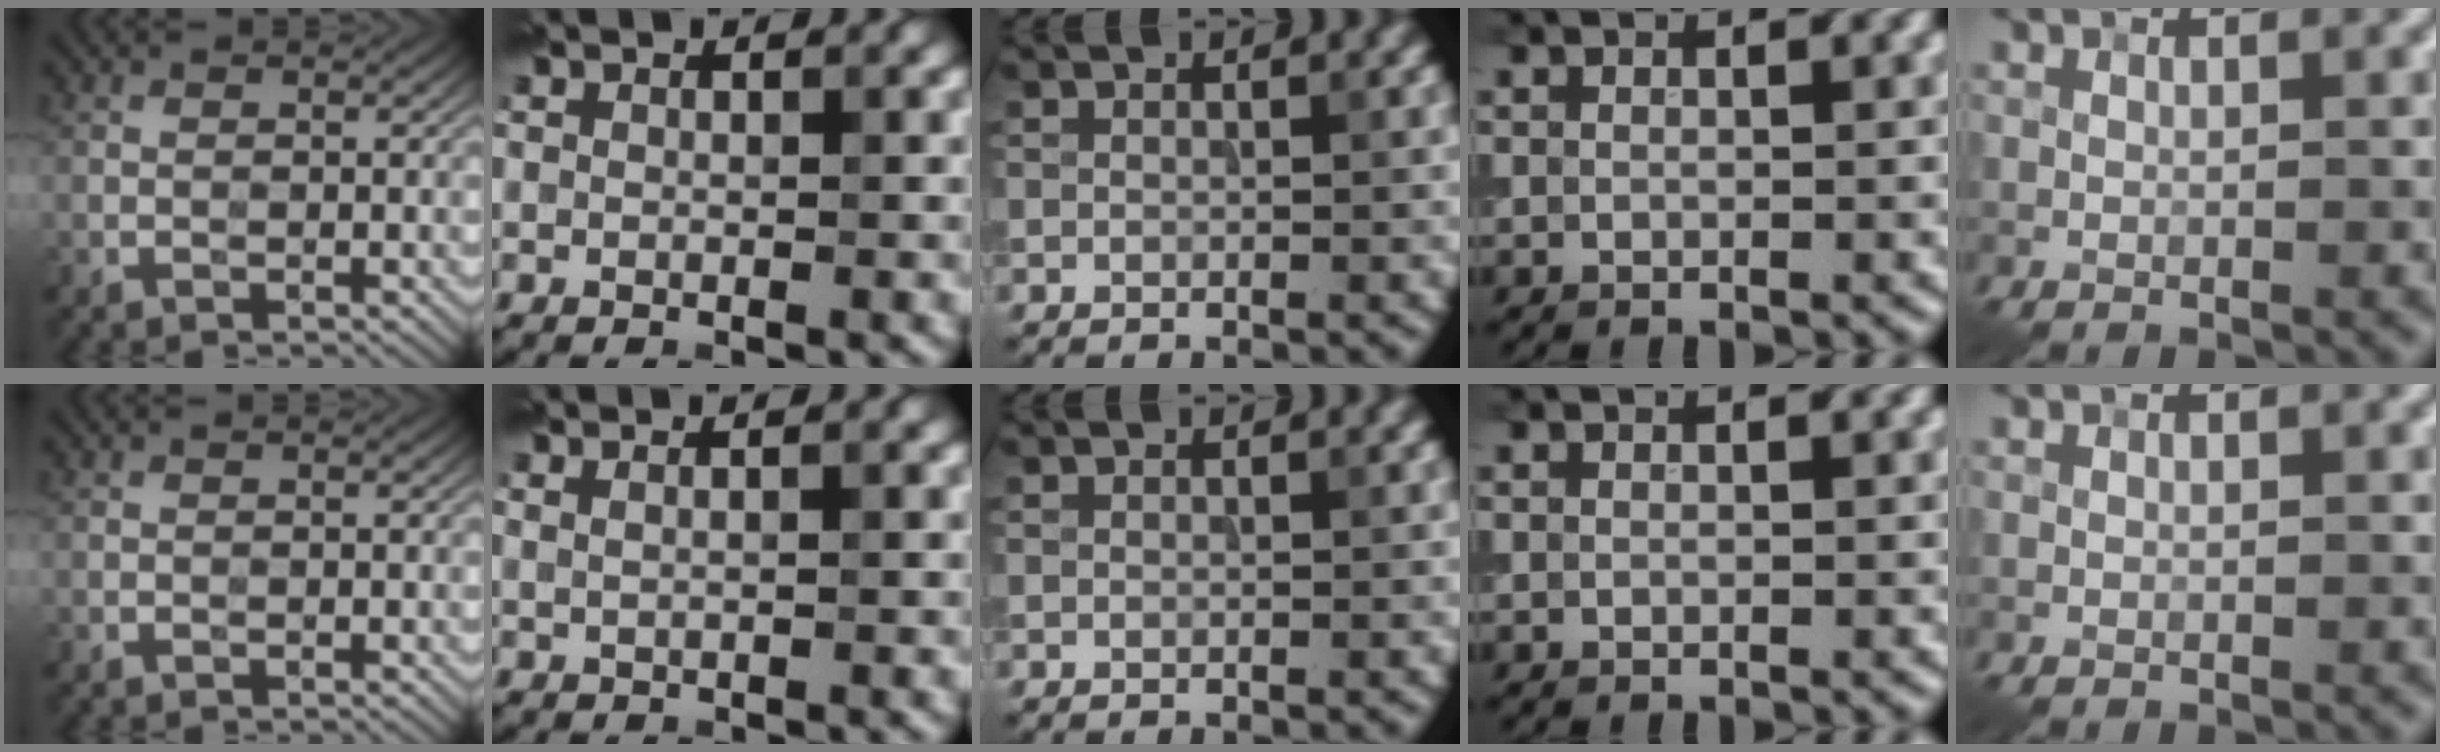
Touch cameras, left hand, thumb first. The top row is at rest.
{"index": {"total": 1.1, "force": [0.8, 0.3, 0.7], "torque": [-0.008, 0.002, 0.006]}}